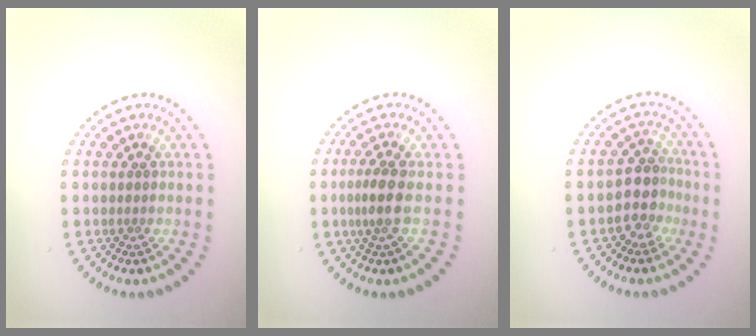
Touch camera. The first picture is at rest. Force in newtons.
{"total": 2.4, "press": 1.9, "slide": 1.5}
{"total": 2.7, "press": 2.1, "slide": 1.7}